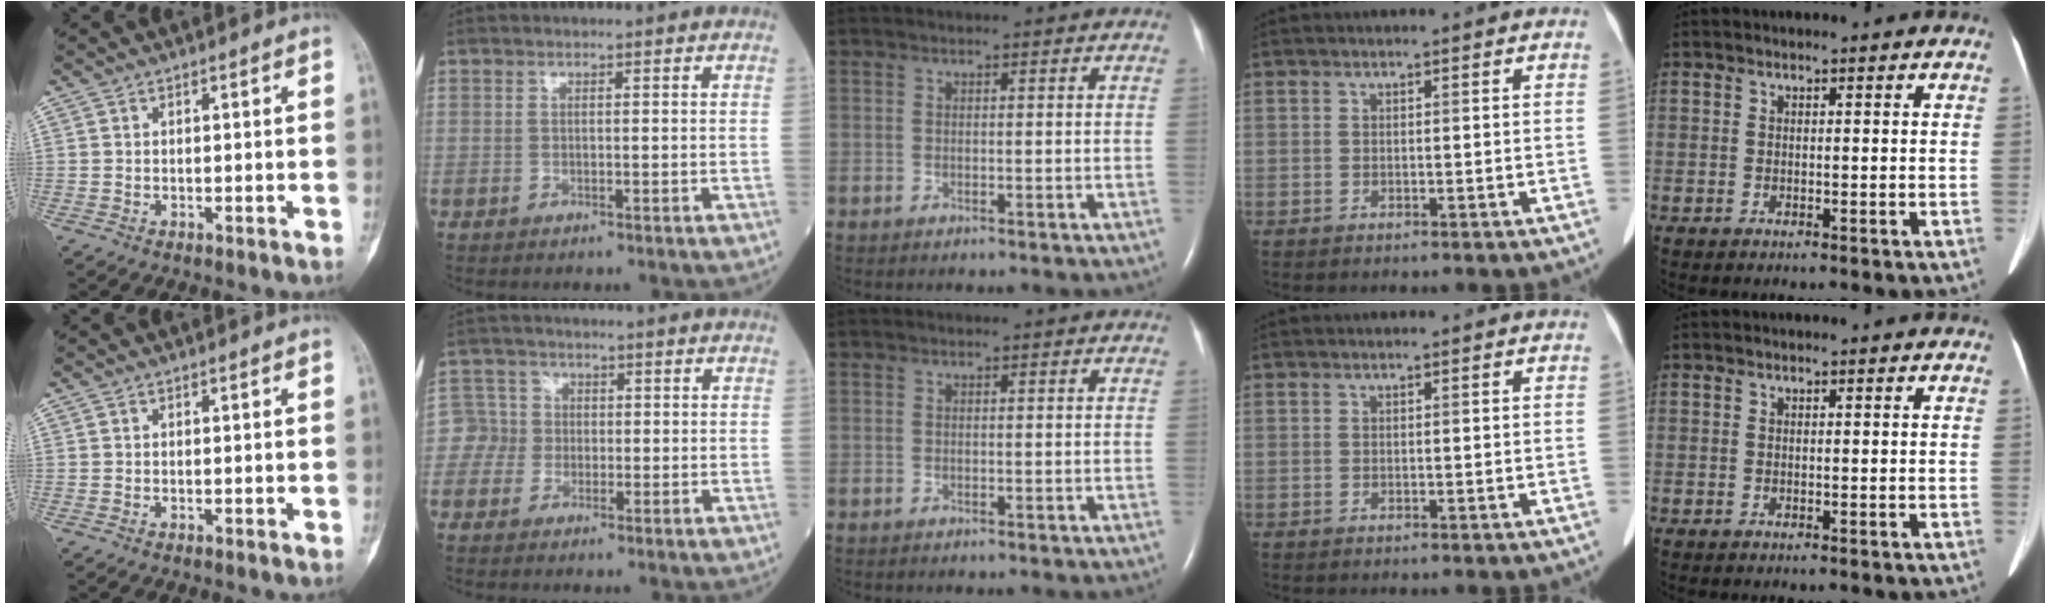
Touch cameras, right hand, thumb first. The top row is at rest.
{"index": {"total": 3.4, "force": [-0.8, 3.3, -0.1], "torque": [0.013, 0.017, -0.022]}}